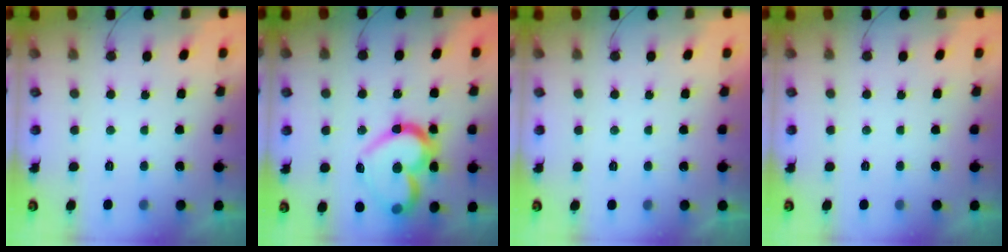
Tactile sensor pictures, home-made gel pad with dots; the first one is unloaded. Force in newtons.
{"total": 20.5, "press": 20.3, "slide": 2.6}
{"total": 1.7, "press": 1.7, "slide": 0.1}
{"total": 0.0}